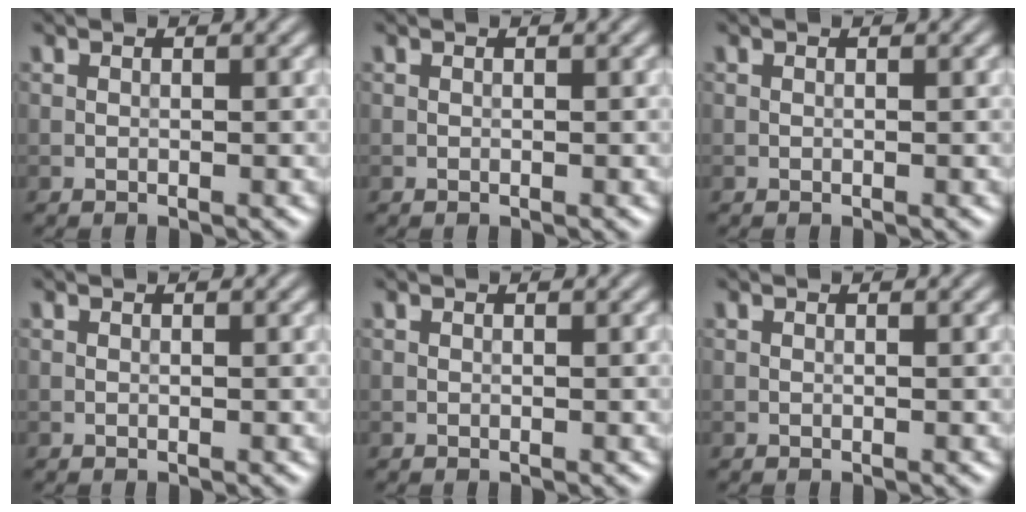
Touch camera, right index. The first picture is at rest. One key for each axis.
{"total": 0.0}
{"total": 0.0}
{"total": 0.0}
{"total": 0.0}
{"total": 0.0}